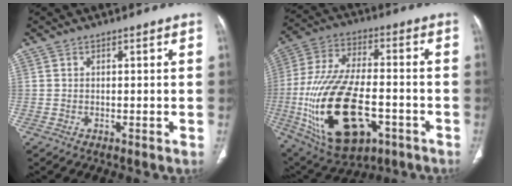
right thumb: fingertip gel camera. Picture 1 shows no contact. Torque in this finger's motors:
{"motor_torque": [1.36, 0.33, 2.54, -0.22, 0.86]}